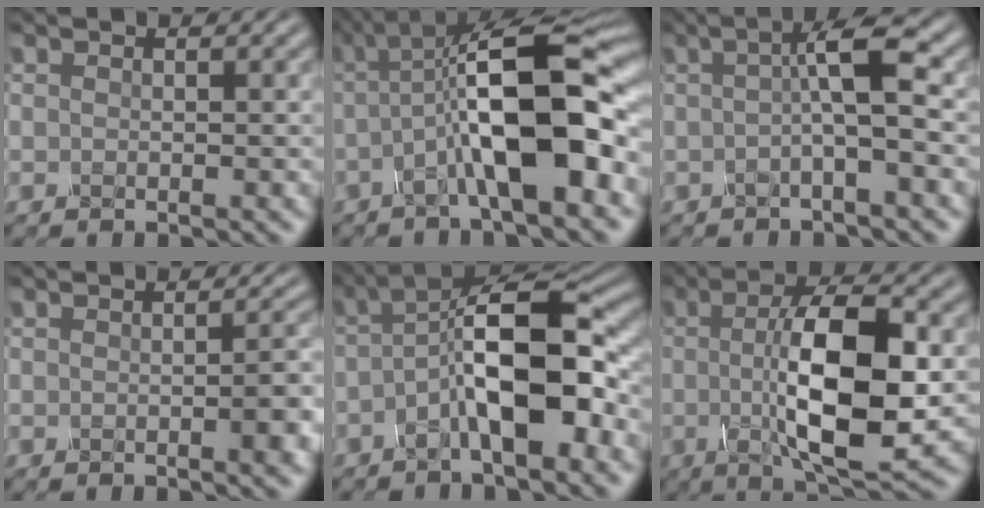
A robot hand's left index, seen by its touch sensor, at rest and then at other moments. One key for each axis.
{"total": 11.8, "fx": -1.8, "fy": 3.2, "fz": 11.2, "tx": -0.180, "ty": 0.019, "tz": -0.037}
{"total": 4.5, "fx": 0.1, "fy": 0.6, "fz": 4.5, "tx": -0.071, "ty": 0.010, "tz": -0.006}
{"total": 2.6, "fx": -0.6, "fy": 0.6, "fz": 2.4, "tx": -0.032, "ty": 0.001, "tz": -0.009}
{"total": 10.0, "fx": -2.0, "fy": 3.3, "fz": 9.2, "tx": -0.156, "ty": 0.025, "tz": -0.044}
{"total": 11.1, "fx": -0.1, "fy": 3.5, "fz": 10.5, "tx": -0.166, "ty": 0.001, "tz": -0.003}